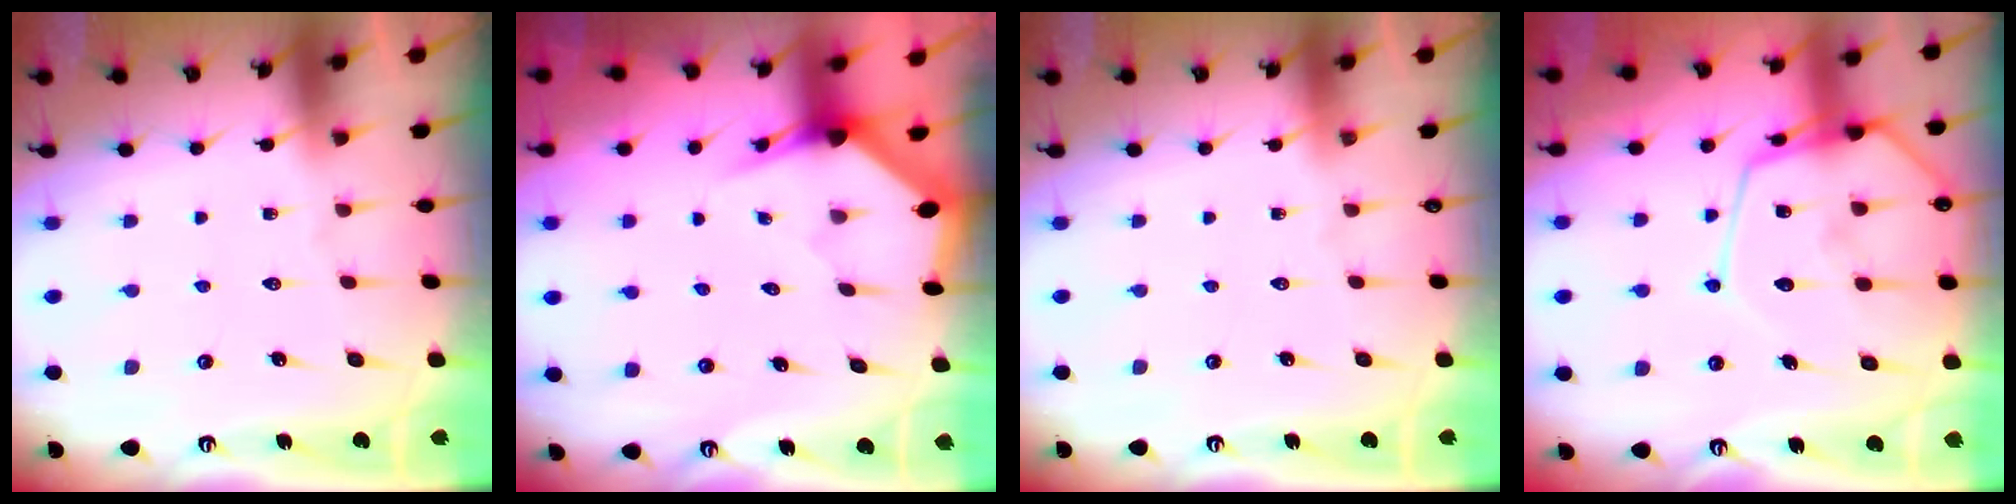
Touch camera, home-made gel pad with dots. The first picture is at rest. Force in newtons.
{"total": 2.8, "press": 2.8, "slide": 0.1}
{"total": 0.0}
{"total": 16.3, "press": 16.3, "slide": 1.6}